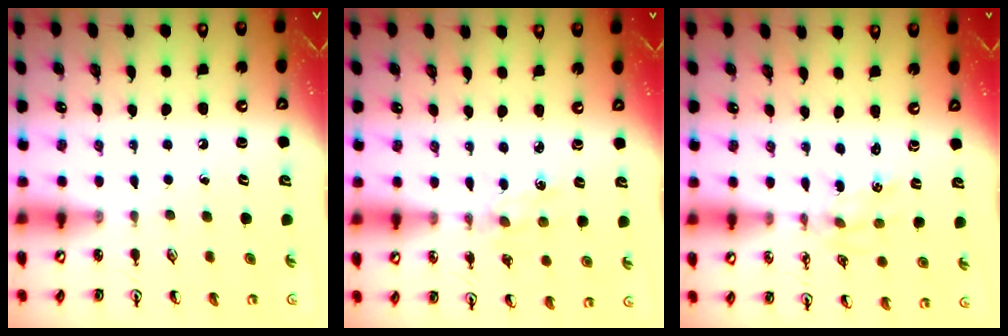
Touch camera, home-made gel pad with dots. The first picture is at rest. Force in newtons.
{"total": 2.2, "press": 2.2, "slide": 0.2}
{"total": 1.0, "press": 0.9, "slide": 0.2}